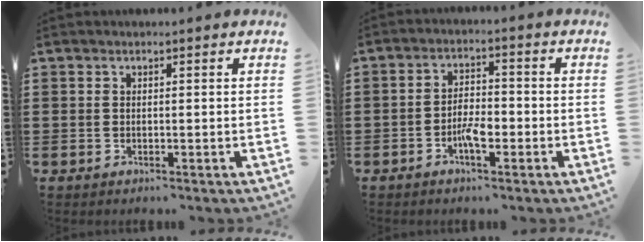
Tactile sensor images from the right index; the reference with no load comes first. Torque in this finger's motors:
{"motor_torque": [2.14, 0.00, 0.28, 0.11]}